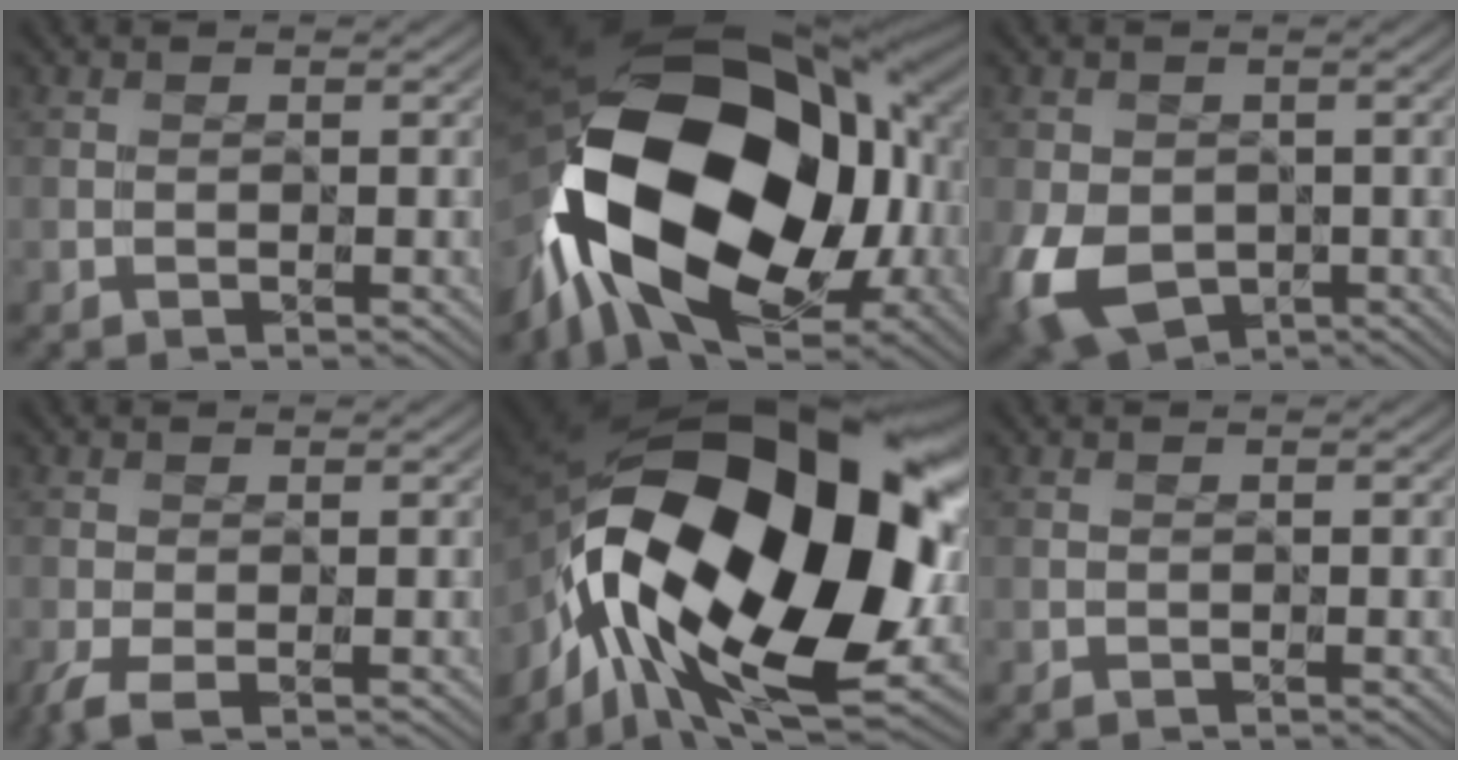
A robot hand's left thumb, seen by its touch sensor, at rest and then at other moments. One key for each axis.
{"total": 21.1, "fx": -3.3, "fy": 12.9, "fz": 16.4, "tx": -0.356, "ty": -0.030, "tz": -0.036}
{"total": 7.9, "fx": -2.7, "fy": 5.8, "fz": 4.6, "tx": -0.113, "ty": -0.027, "tz": -0.050}
{"total": 3.4, "fx": -1.5, "fy": 1.5, "fz": 2.7, "tx": -0.061, "ty": -0.008, "tz": -0.026}
{"total": 21.2, "fx": -1.4, "fy": 11.7, "fz": 17.6, "tx": -0.364, "ty": -0.018, "tz": -0.024}
{"total": 0.0}